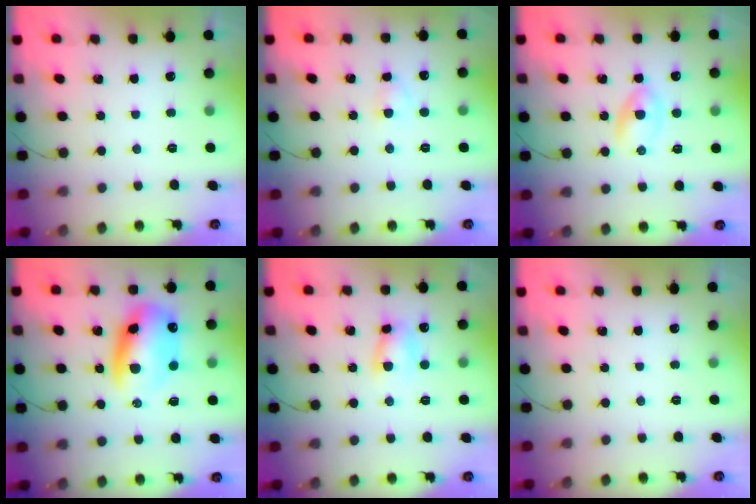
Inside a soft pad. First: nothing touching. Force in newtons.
{"total": 2.4, "press": 2.2, "slide": 1.1}
{"total": 2.9, "press": 2.6, "slide": 1.3}
{"total": 13.3, "press": 12.9, "slide": 3.4}
{"total": 6.1, "press": 6.0, "slide": 0.7}
{"total": 0.0}